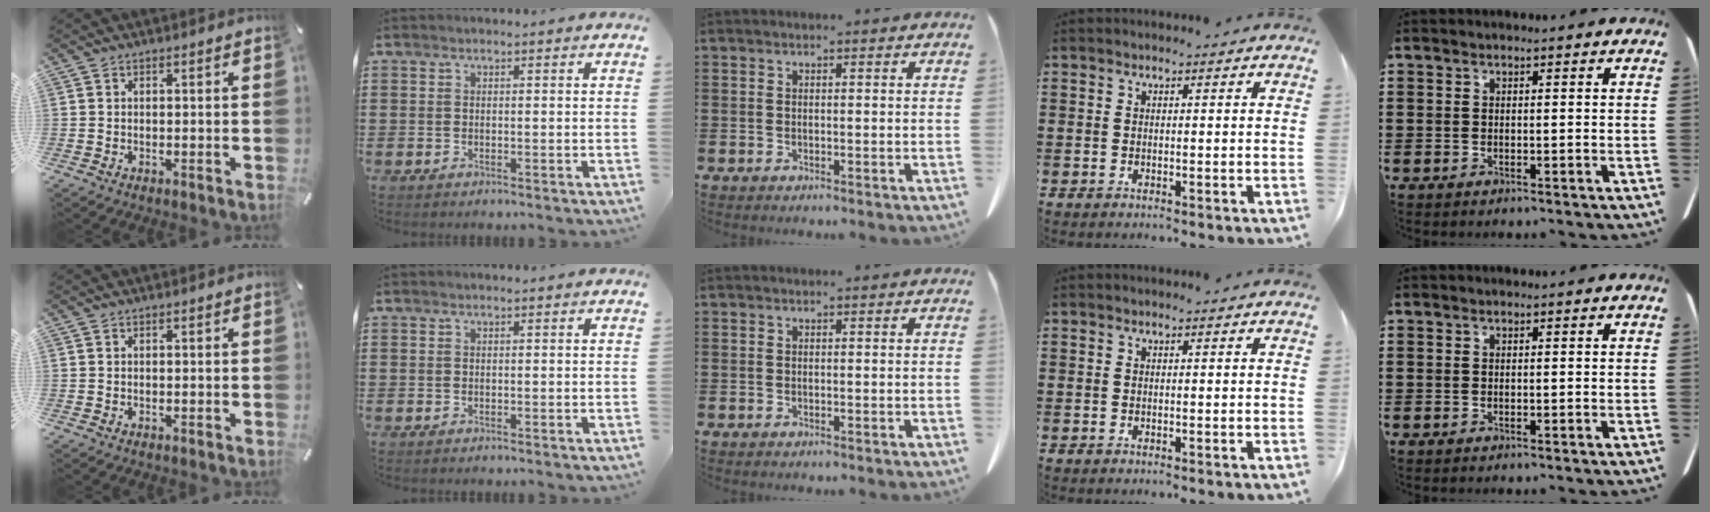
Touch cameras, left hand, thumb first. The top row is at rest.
{}